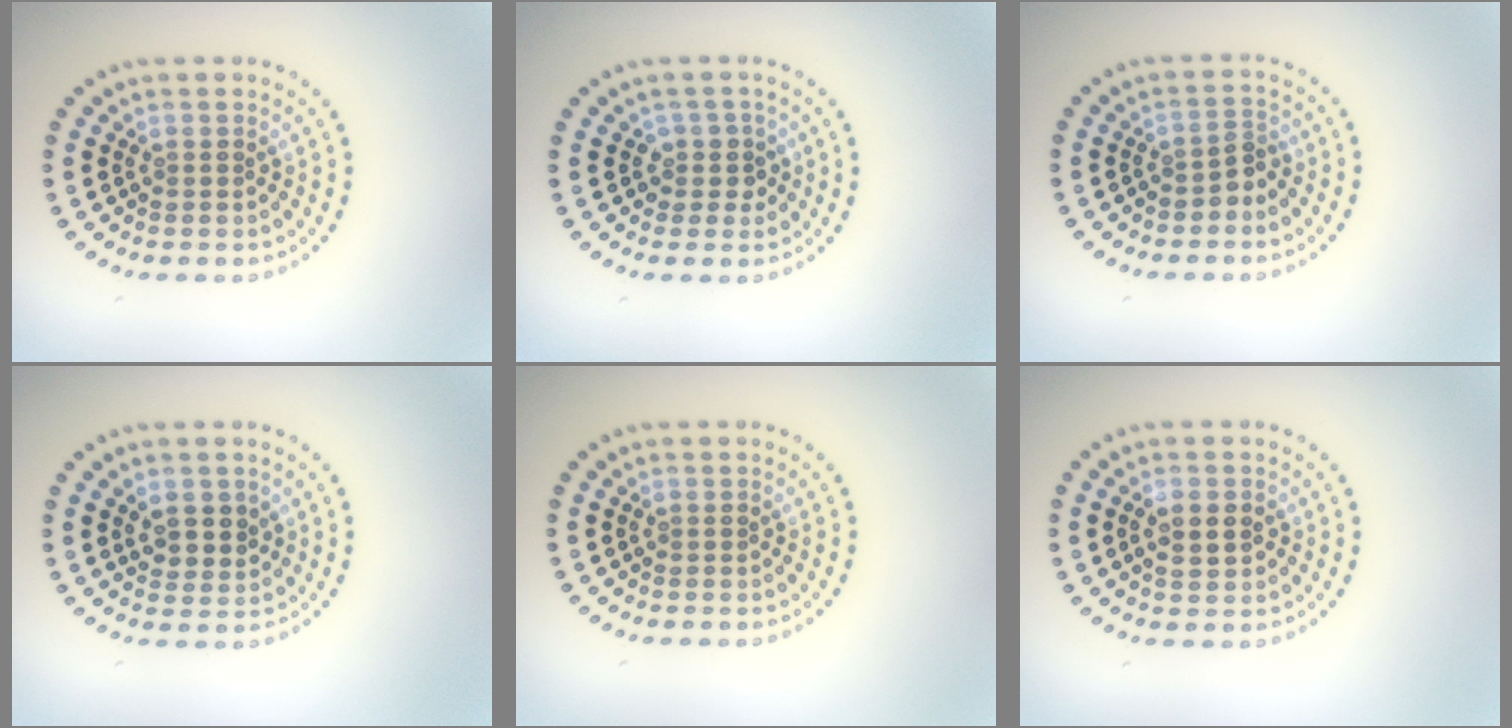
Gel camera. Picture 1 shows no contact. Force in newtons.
{"total": 1.8, "press": 1.5, "slide": 1.0}
{"total": 1.4, "press": 1.1, "slide": 0.8}
{"total": 2.4, "press": 2.2, "slide": 1.0}
{"total": 0.0}
{"total": 1.9, "press": 1.9, "slide": 0.1}